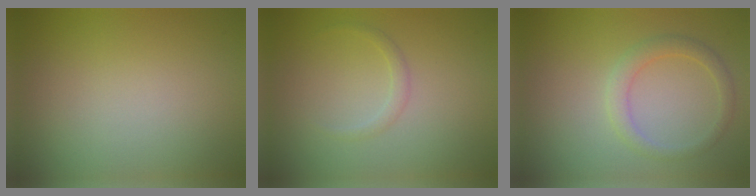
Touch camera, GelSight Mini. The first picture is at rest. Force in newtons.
{"total": 0.9, "press": 0.9, "slide": 0.1}
{"total": 2.1, "press": 2.0, "slide": 0.3}